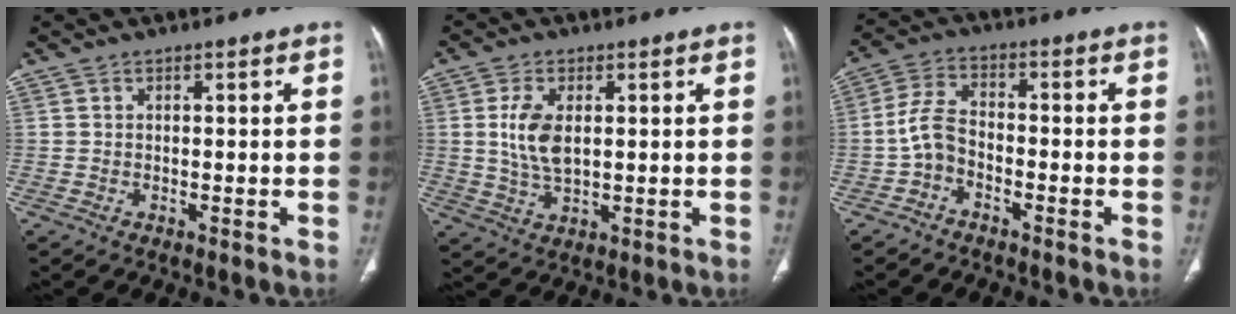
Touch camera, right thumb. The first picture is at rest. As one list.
[{"total": 7.2, "force": [1.2, 3.9, 6.0], "torque": [-0.120, -0.006, 0.025]}, {"total": 5.4, "force": [-2.1, 3.4, 3.6], "torque": [-0.065, 0.029, -0.051]}]